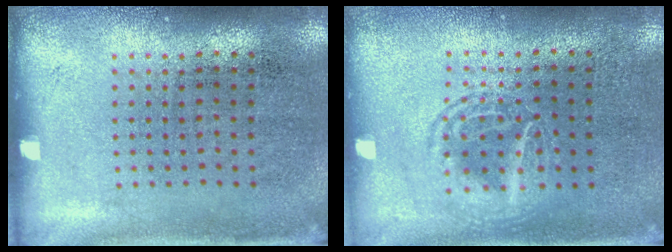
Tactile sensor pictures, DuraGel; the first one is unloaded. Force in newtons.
{"total": 1.2, "press": 1.2, "slide": 0.1}